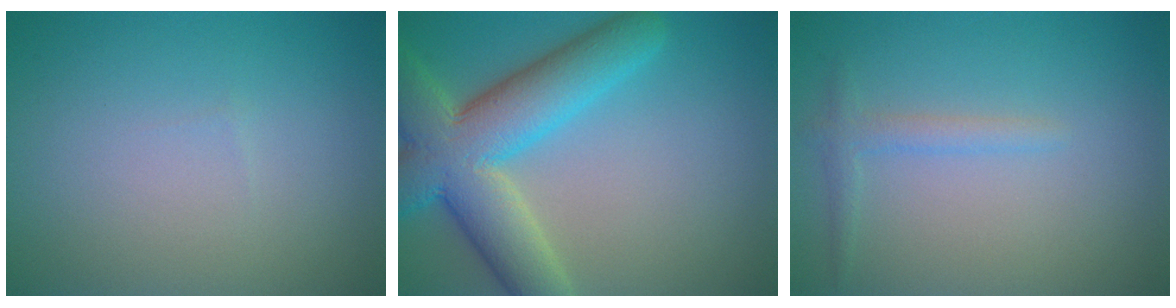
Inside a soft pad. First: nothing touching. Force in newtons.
{"total": 9.8, "press": 9.7, "slide": 0.8}
{"total": 1.5, "press": 1.5, "slide": 0.2}